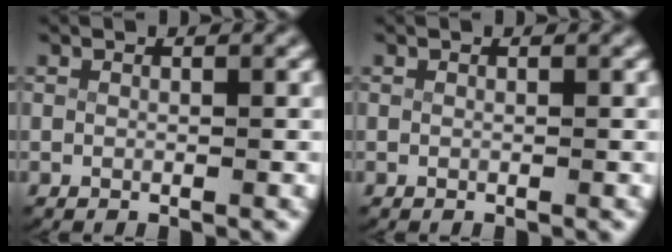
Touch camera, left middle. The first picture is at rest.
{"total": 0.0}